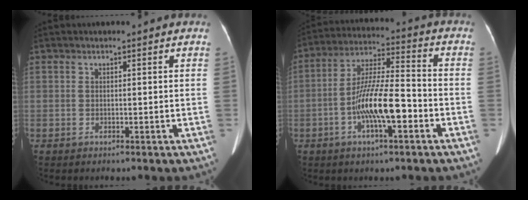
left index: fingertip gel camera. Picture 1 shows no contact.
{"total": 11.9, "force": [-3.9, 2.4, 11.0], "torque": [-0.214, 0.011, -0.068]}